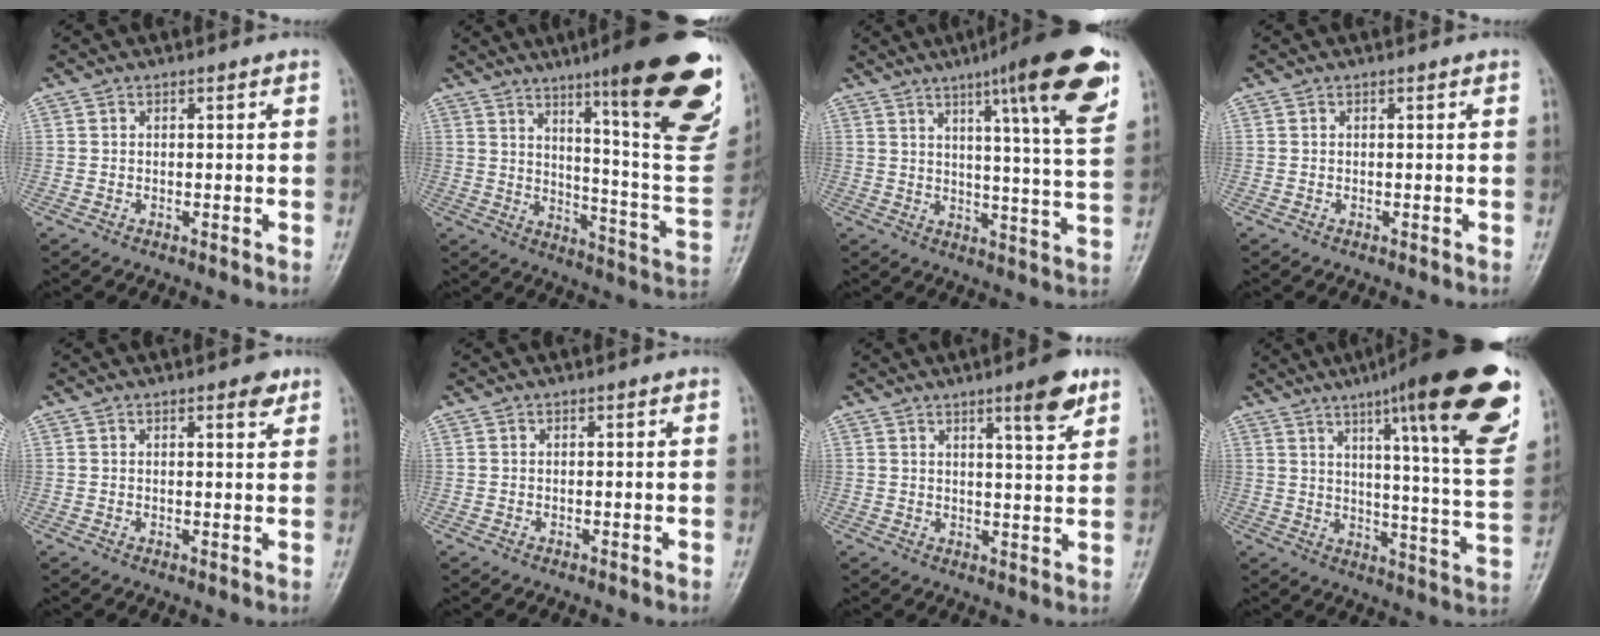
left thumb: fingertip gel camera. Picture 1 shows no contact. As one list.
[{"total": 27.3, "force": [14.6, 4.5, 22.6], "torque": [-0.255, -0.062, 0.215]}, {"total": 18.0, "force": [9.7, 2.0, 15.1], "torque": [-0.191, -0.041, 0.130]}, {"total": 0.0}, {"total": 2.5, "force": [1.6, 0.9, 1.7], "torque": [-0.016, -0.007, 0.019]}, {"total": 0.0}, {"total": 6.8, "force": [4.2, 1.1, 5.3], "torque": [-0.069, -0.026, 0.060]}, {"total": 25.6, "force": [14.4, 3.6, 20.8], "torque": [-0.275, -0.050, 0.200]}]